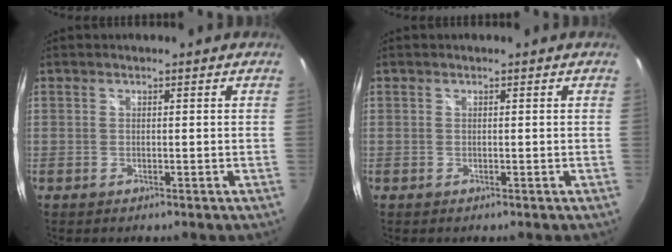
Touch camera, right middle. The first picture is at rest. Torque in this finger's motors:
{"motor_torque": [-0.36, -0.35, 0.00, 0.00]}